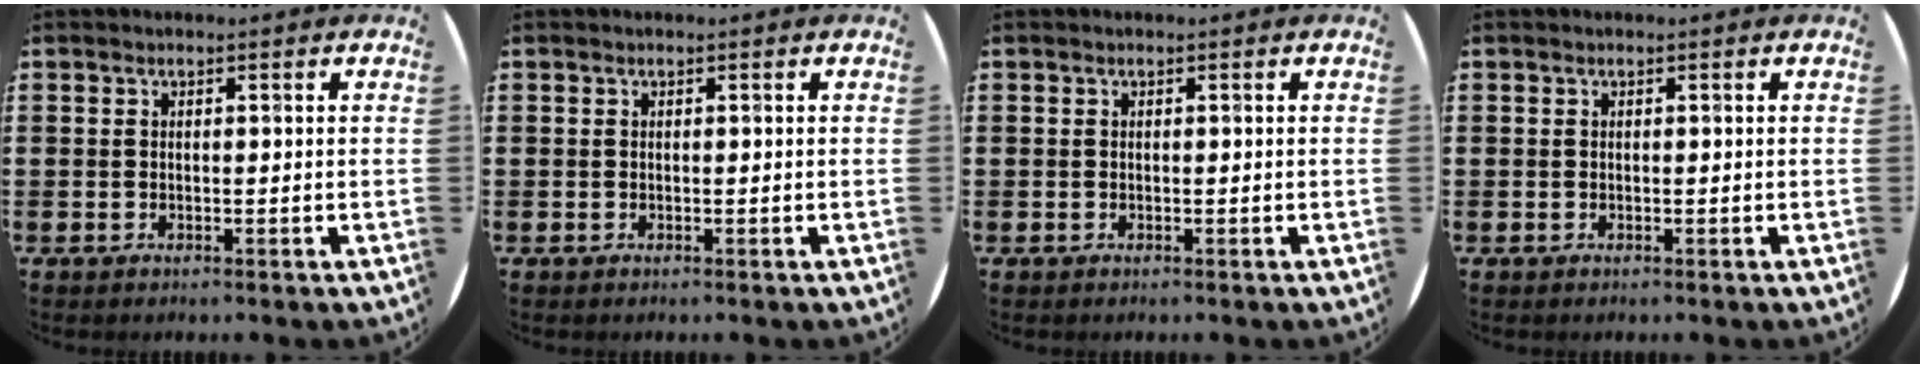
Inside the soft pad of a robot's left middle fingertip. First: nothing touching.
{"total": 0.0}
{"total": 0.0}
{"total": 0.0}